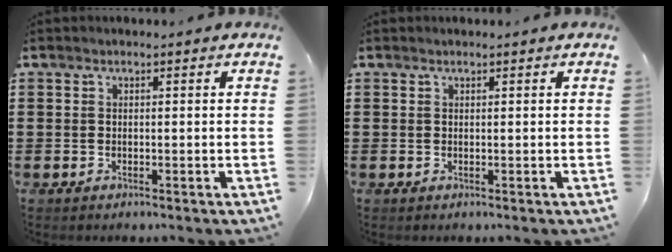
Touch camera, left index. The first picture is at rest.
{"total": 0.0}